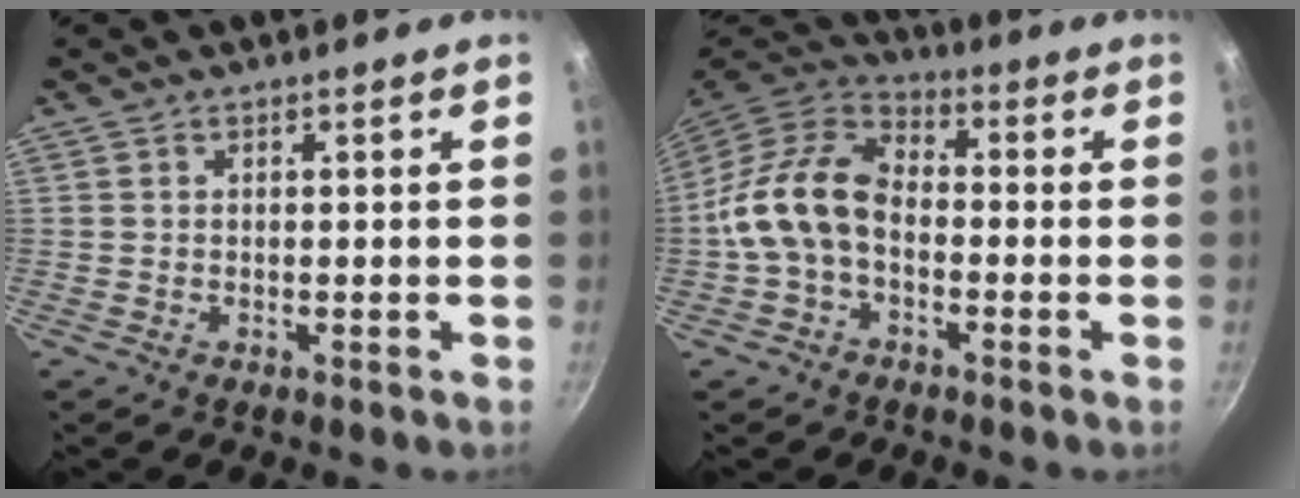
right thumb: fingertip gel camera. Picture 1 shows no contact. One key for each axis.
{"total": 12.8, "fx": -2.0, "fy": 8.6, "fz": 9.2, "tx": -0.156, "ty": 0.041, "tz": -0.057}